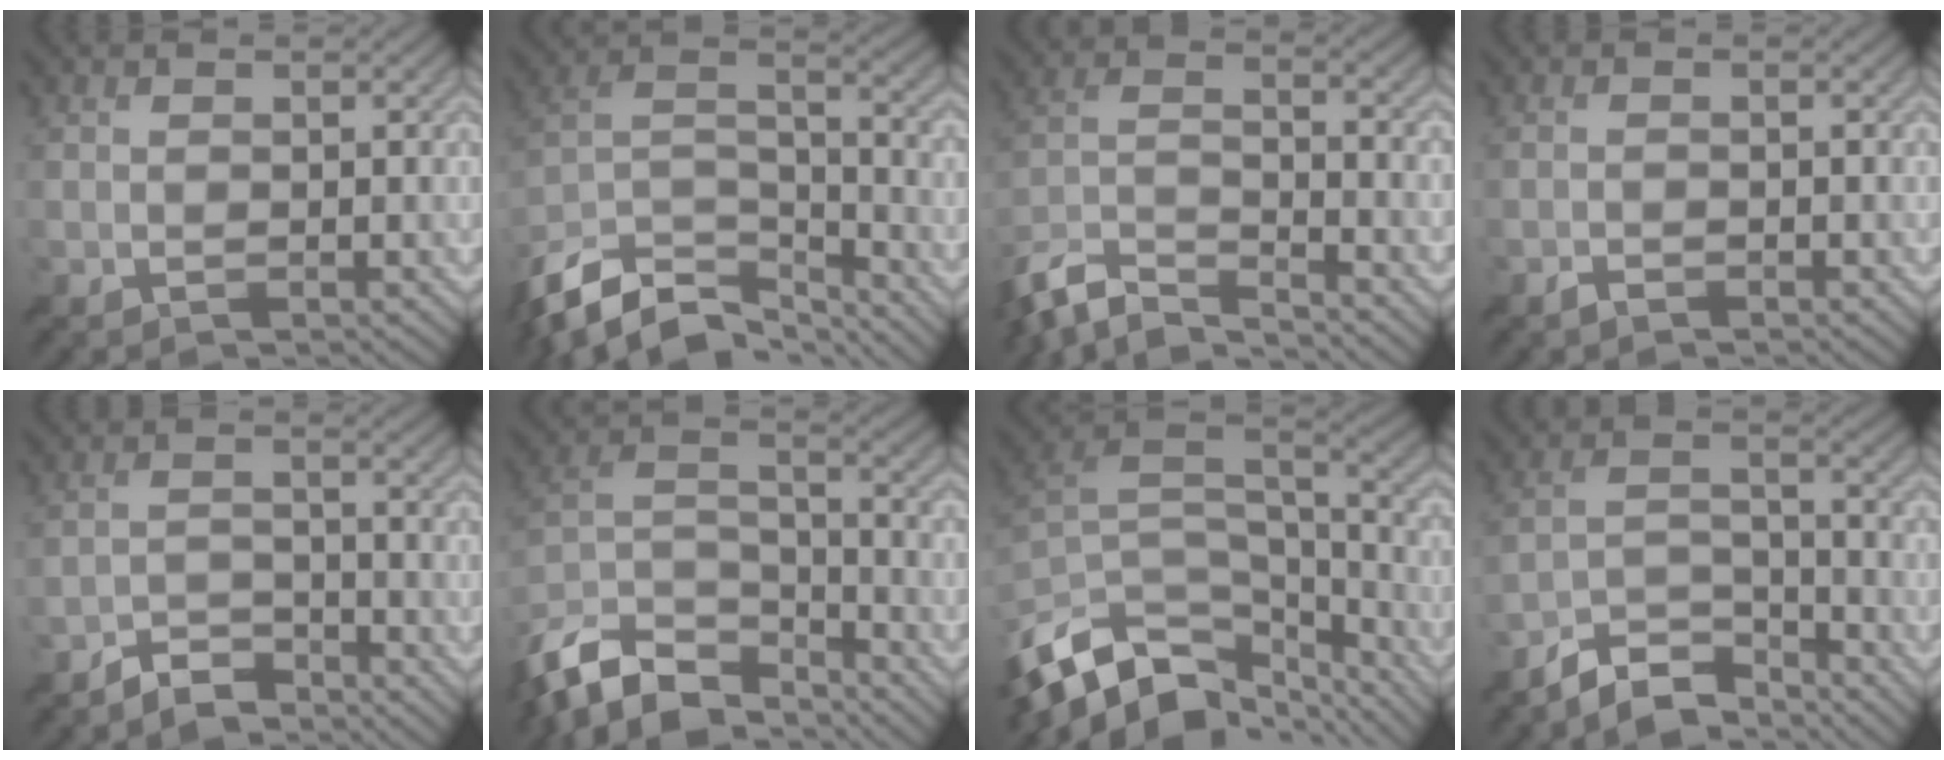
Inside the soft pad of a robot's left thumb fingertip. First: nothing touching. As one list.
[{"total": 14.1, "force": [-10.8, 6.2, 6.7], "torque": [-0.180, -0.011, -0.188]}, {"total": 10.3, "force": [-8.7, 2.6, 4.9], "torque": [-0.107, -0.010, -0.176]}, {"total": 1.2, "force": [-1.0, 0.4, 0.3], "torque": [-0.004, -0.001, -0.020]}, {"total": 4.0, "force": [-3.7, 1.3, 0.9], "torque": [-0.014, 0.001, -0.077]}, {"total": 13.6, "force": [-11.1, 5.3, 5.8], "torque": [-0.143, 0.004, -0.212]}, {"total": 15.1, "force": [-10.3, 7.5, 8.1], "torque": [-0.222, -0.017, -0.164]}, {"total": 7.3, "force": [-6.4, 2.4, 2.4], "torque": [-0.044, -0.002, -0.129]}]